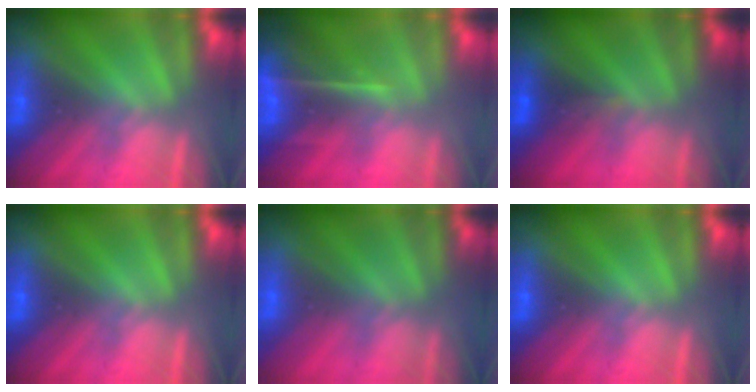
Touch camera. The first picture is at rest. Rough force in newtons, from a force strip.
{"total": 7.1}
{"total": 3.7}
{"total": 0.0}
{"total": 2.5}
{"total": 0.0}